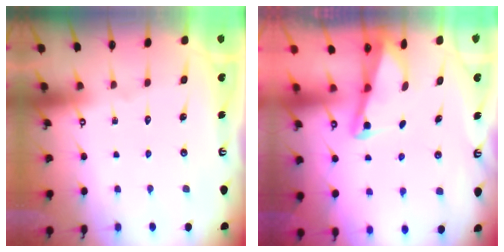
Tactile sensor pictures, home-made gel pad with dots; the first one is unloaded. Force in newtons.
{"total": 2.0, "press": 2.0, "slide": 0.4}